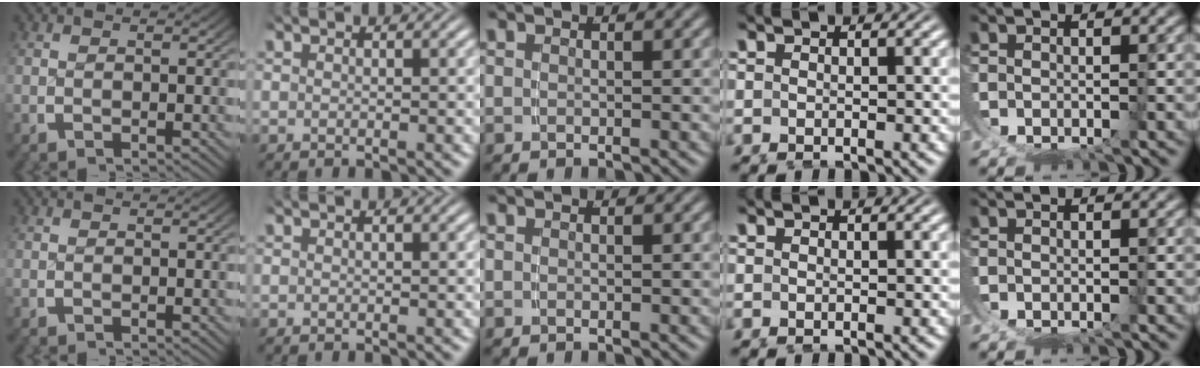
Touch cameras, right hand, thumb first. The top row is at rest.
{}